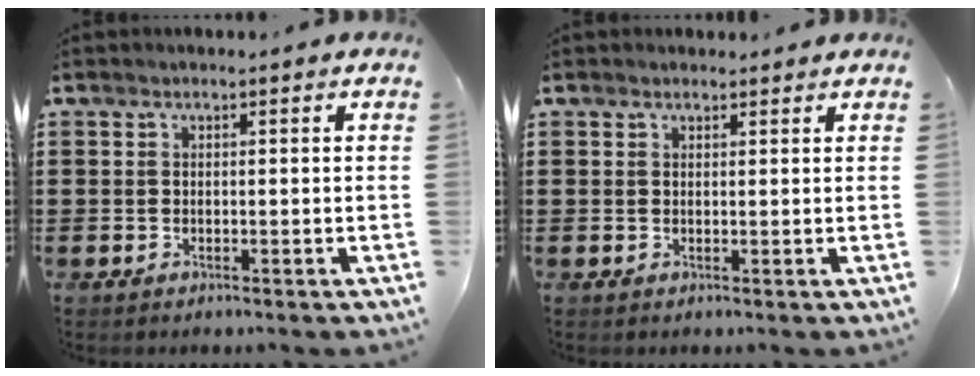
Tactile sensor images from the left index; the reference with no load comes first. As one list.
[{"total": 0.9, "force": [0.8, 0.4, 0.1], "torque": [-0.004, 0.001, 0.017]}]